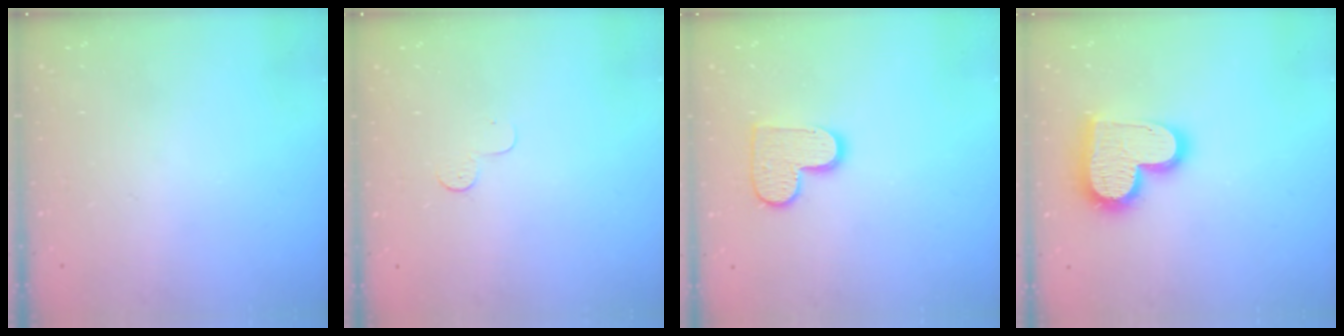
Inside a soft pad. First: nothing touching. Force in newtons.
{"total": 3.6, "press": 3.5, "slide": 0.3}
{"total": 10.5, "press": 10.5, "slide": 0.5}
{"total": 17.4, "press": 17.3, "slide": 1.3}